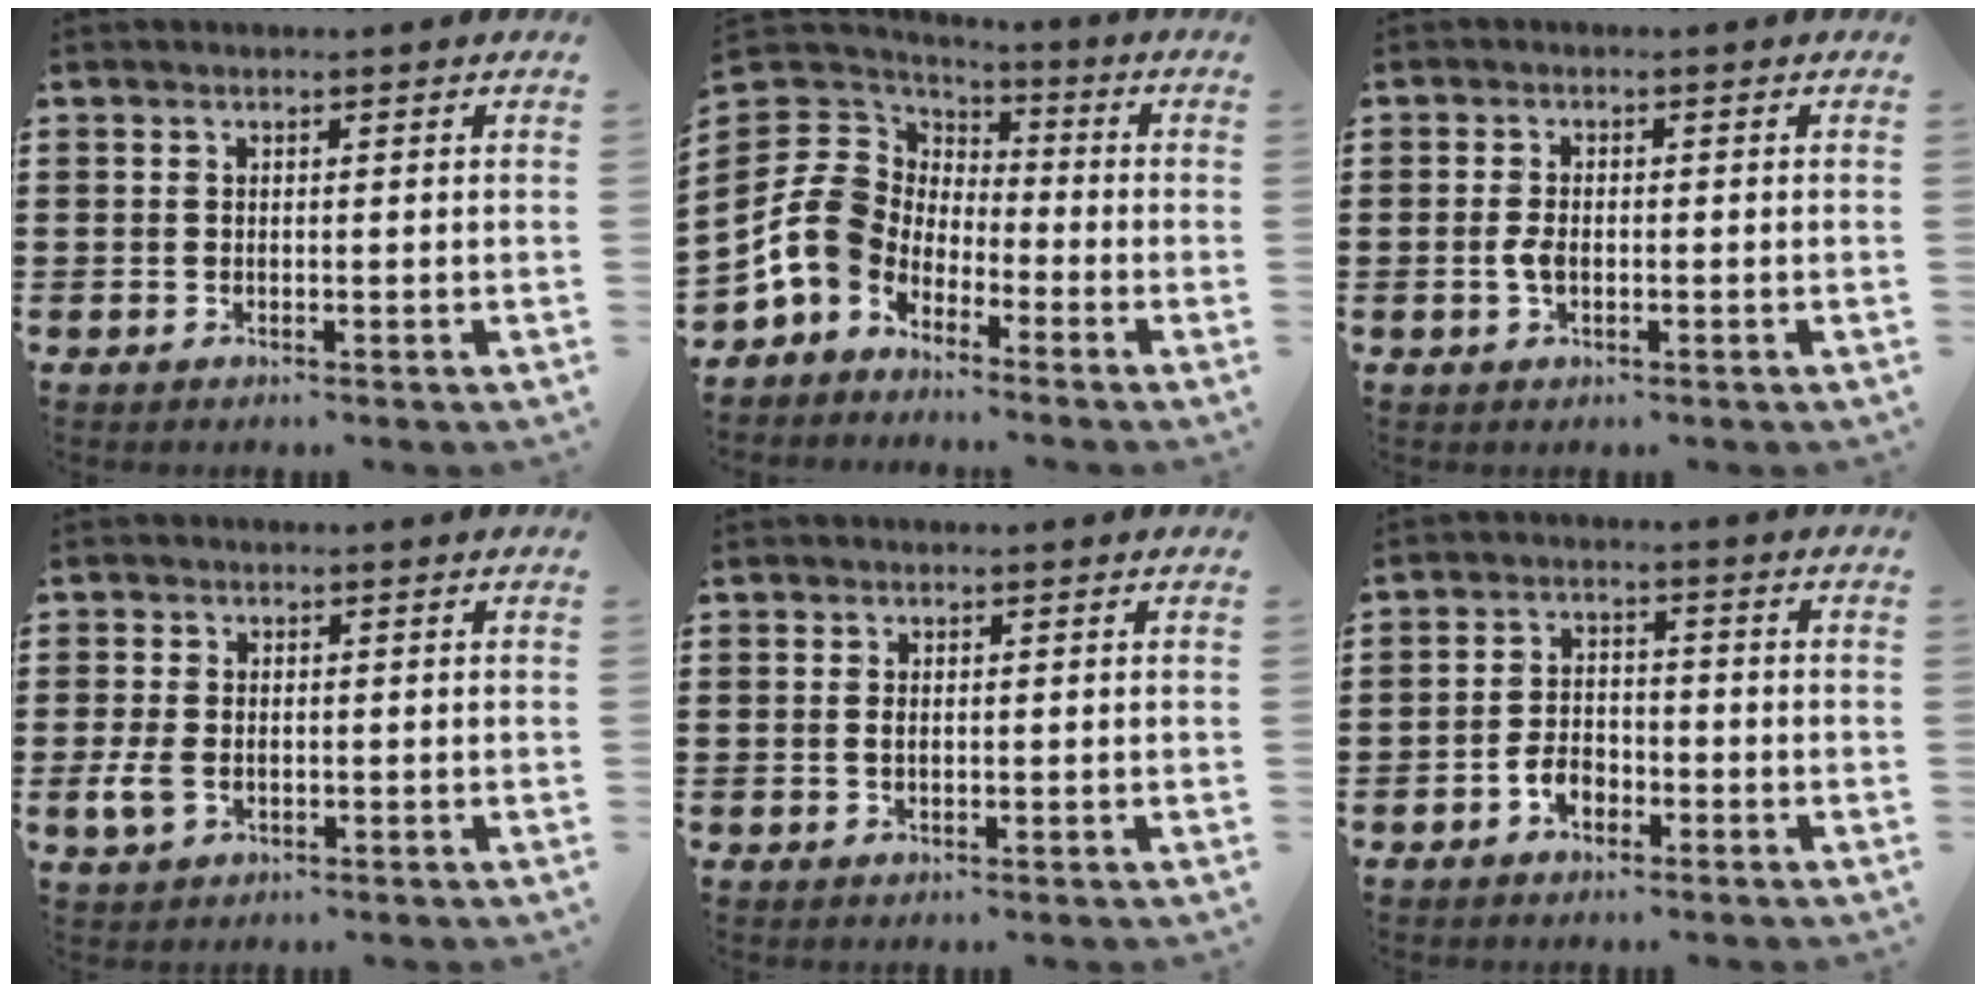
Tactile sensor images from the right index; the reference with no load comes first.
{"total": 8.5, "force": [-2.9, 7.1, 3.6], "torque": [-0.130, 0.000, -0.062]}
{"total": 2.6, "force": [-0.5, 1.2, 2.2], "torque": [-0.056, -0.007, -0.011]}
{"total": 3.1, "force": [-0.8, 2.1, 2.1], "torque": [-0.063, -0.007, -0.019]}
{"total": 1.0, "force": [0.0, 0.5, 0.9], "torque": [-0.019, 0.003, -0.001]}
{"total": 3.9, "force": [-2.3, 2.4, 2.0], "torque": [-0.048, 0.001, -0.045]}